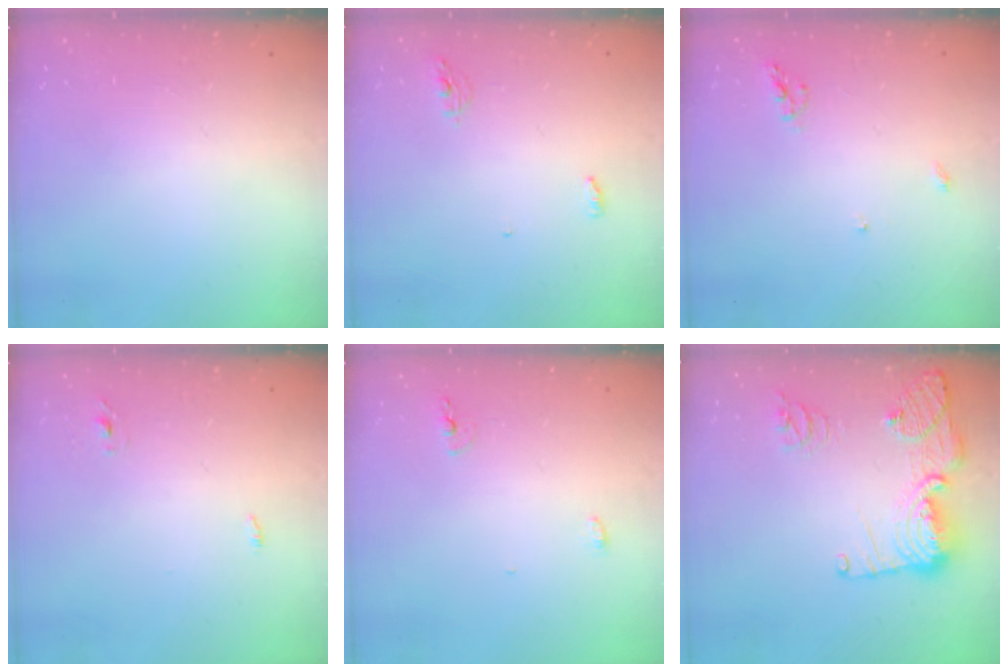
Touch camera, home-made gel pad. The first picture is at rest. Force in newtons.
{"total": 4.1, "press": 4.0, "slide": 0.9}
{"total": 5.6, "press": 5.6, "slide": 0.7}
{"total": 2.7, "press": 2.6, "slide": 0.8}
{"total": 4.3, "press": 4.2, "slide": 0.9}
{"total": 16.2, "press": 16.2, "slide": 1.7}